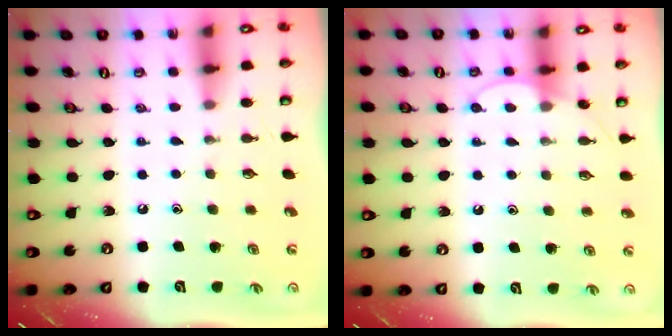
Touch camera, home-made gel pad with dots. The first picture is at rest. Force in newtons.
{"total": 6.1, "press": 6.1, "slide": 0.6}